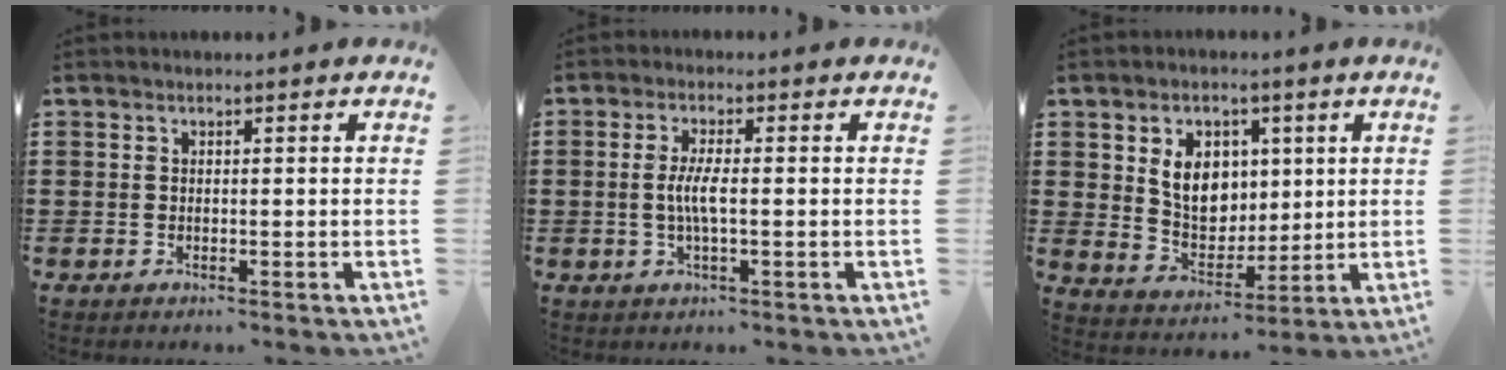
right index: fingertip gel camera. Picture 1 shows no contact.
{"total": 3.8, "force": [-0.4, 0.5, 3.8], "torque": [-0.082, -0.008, -0.014]}
{"total": 7.6, "force": [1.9, 6.0, 4.2], "torque": [-0.080, 0.010, 0.032]}